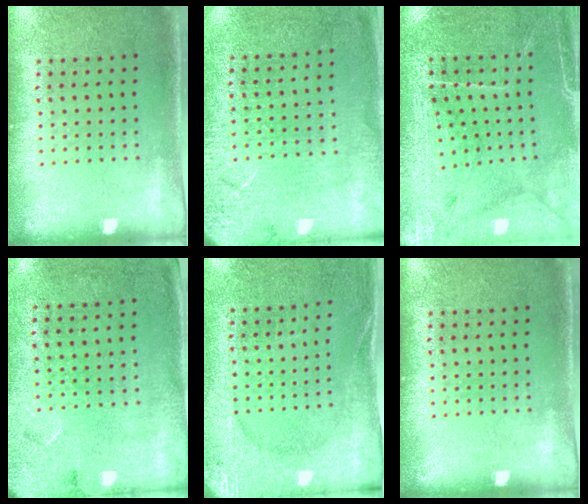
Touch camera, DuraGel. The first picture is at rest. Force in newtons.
{"total": 2.6, "press": 2.6, "slide": 0.2}
{"total": 3.0, "press": 2.9, "slide": 0.4}
{"total": 2.7, "press": 2.2, "slide": 1.6}
{"total": 2.6, "press": 2.5, "slide": 0.4}
{"total": 0.0}